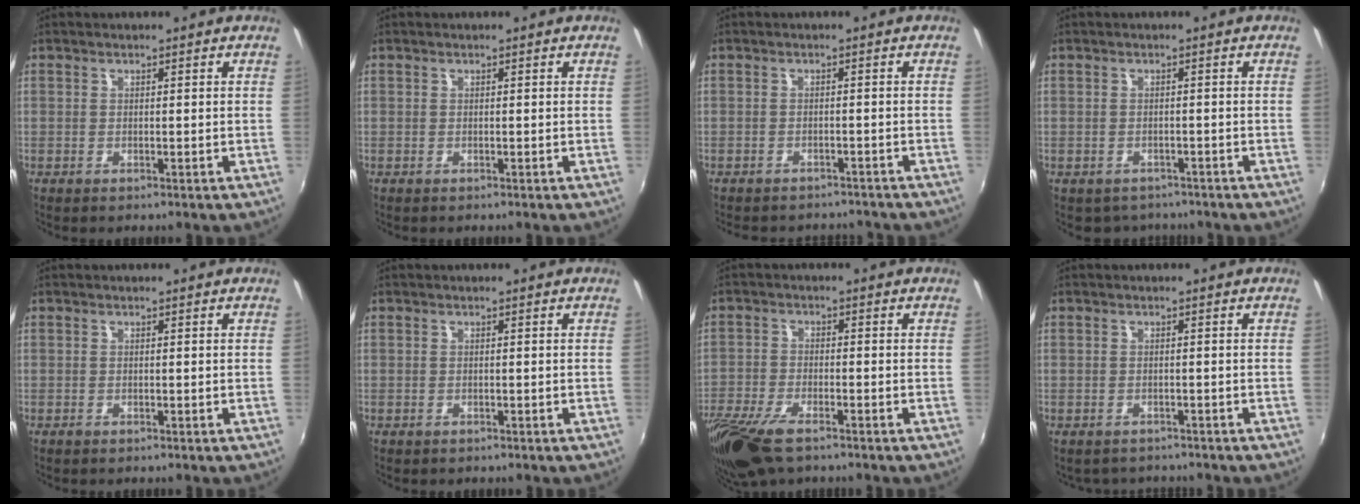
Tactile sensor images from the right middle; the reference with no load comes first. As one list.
[{"total": 0.0}, {"total": 8.0, "force": [-7.2, 2.7, 2.3], "torque": [-0.056, -0.012, -0.095]}, {"total": 3.9, "force": [-3.2, 2.2, 0.5], "torque": [-0.018, -0.012, -0.044]}, {"total": 0.0}, {"total": 0.6, "force": [-0.4, 0.4, 0.1], "torque": [-0.005, -0.002, -0.006]}, {"total": 13.0, "force": [-9.0, 4.9, 8.1], "torque": [-0.193, -0.048, -0.171]}, {"total": 3.1, "force": [-2.7, 1.4, 0.4], "torque": [-0.014, -0.014, -0.039]}]